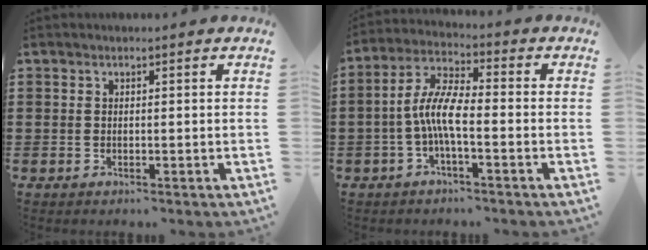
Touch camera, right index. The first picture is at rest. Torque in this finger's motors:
{"motor_torque": [1.31, -0.44, 0.62, 0.21]}